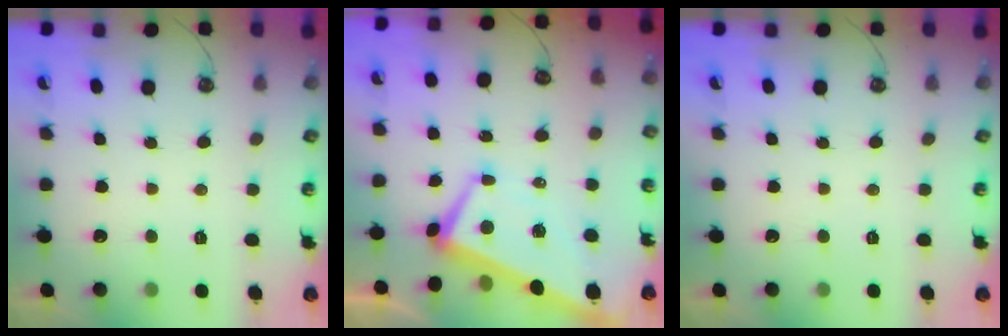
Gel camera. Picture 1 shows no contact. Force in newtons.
{"total": 2.6, "press": 2.3, "slide": 1.1}
{"total": 0.0}